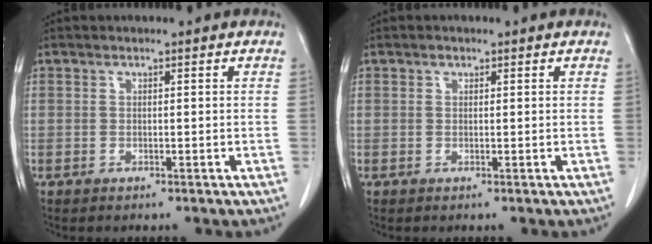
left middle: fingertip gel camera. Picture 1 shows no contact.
{"total": 0.5, "force": [0.3, 0.4, 0.1], "torque": [-0.001, -0.001, 0.003]}